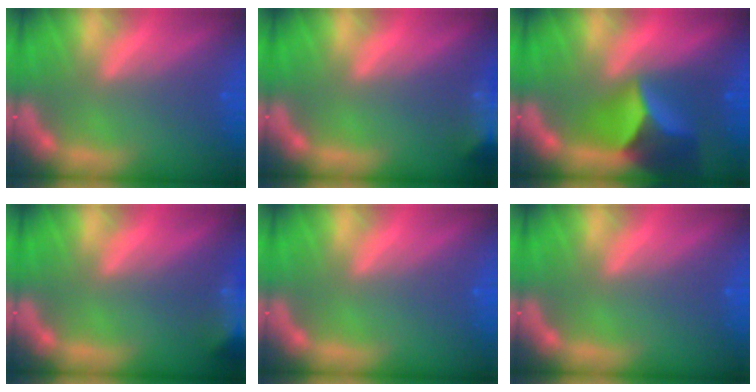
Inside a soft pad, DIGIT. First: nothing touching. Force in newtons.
{"total": 7.9}
{"total": 7.9}
{"total": 7.4}
{"total": 0.0}
{"total": 0.0}